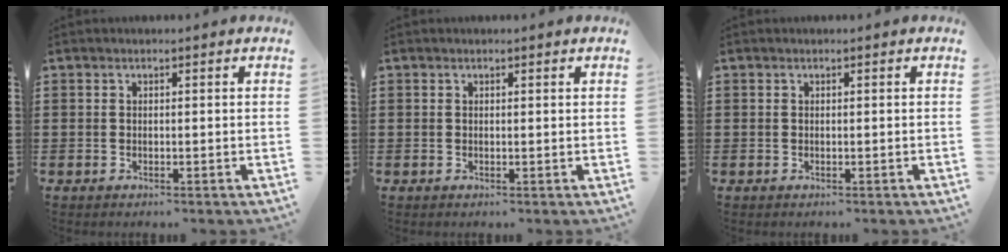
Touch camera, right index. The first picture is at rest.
{"total": 0.0}
{"total": 0.0}